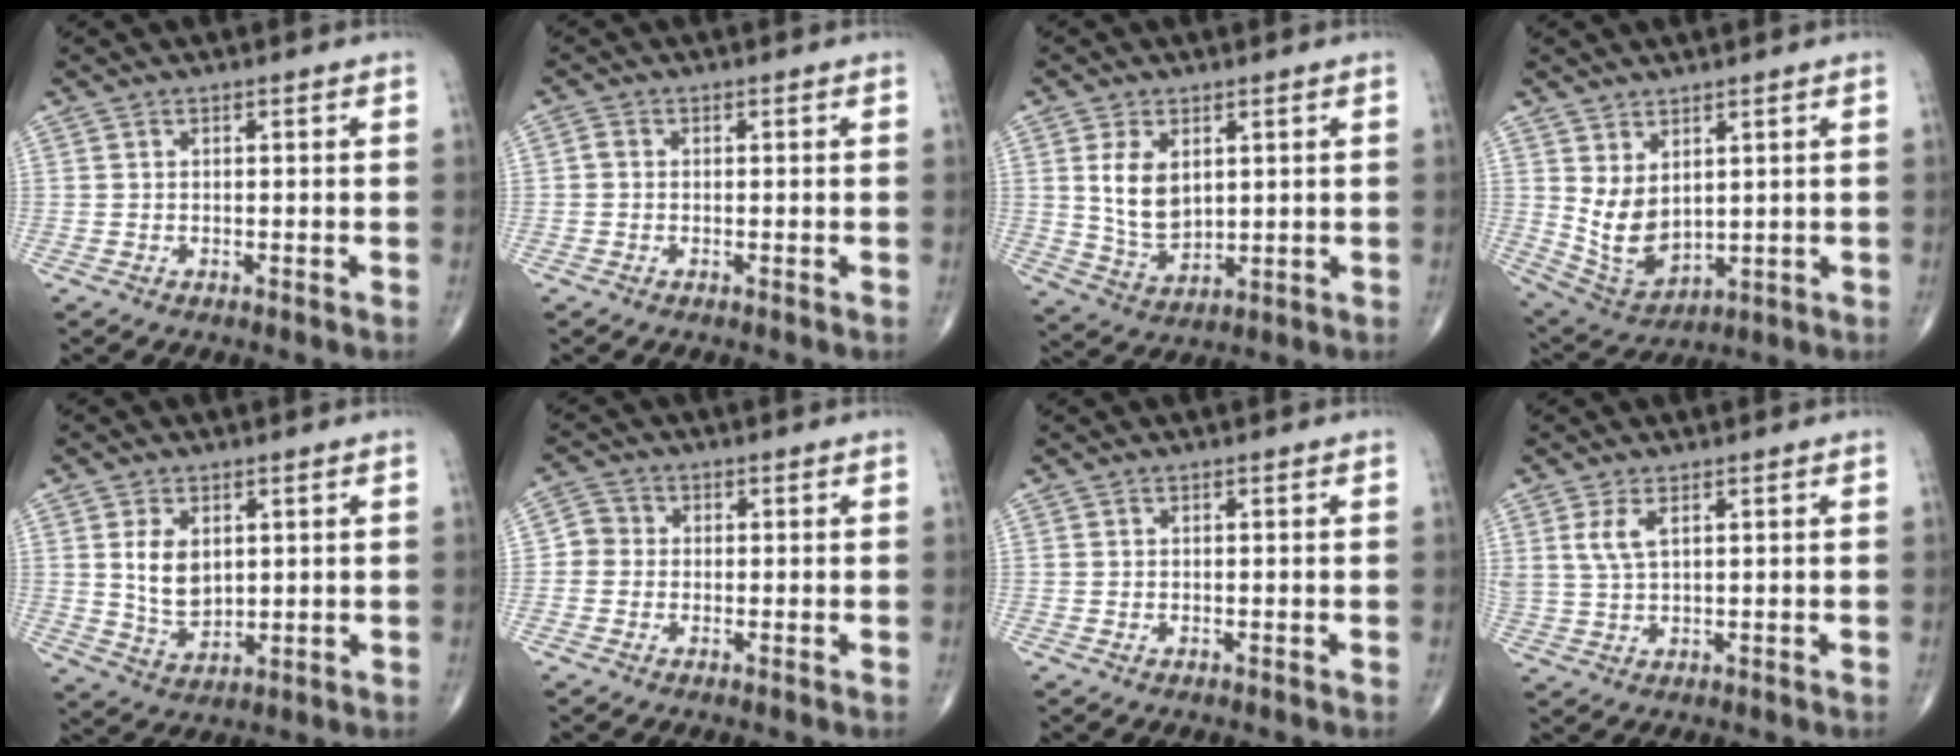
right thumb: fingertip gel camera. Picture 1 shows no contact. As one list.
[{"total": 1.1, "force": [-0.1, 0.9, 0.6], "torque": [-0.006, 0.002, -0.006]}, {"total": 8.4, "force": [2.3, 5.1, 6.2], "torque": [-0.102, -0.018, 0.057]}, {"total": 8.4, "force": [2.3, 5.2, 6.3], "torque": [-0.103, -0.026, 0.069]}, {"total": 7.2, "force": [1.8, 4.6, 5.2], "torque": [-0.078, -0.017, 0.044]}, {"total": 3.2, "force": [-0.4, 3.0, 1.0], "torque": [0.000, 0.007, -0.019]}, {"total": 0.0}, {"total": 3.8, "force": [1.6, 1.6, 3.1], "torque": [-0.068, -0.003, 0.041]}]